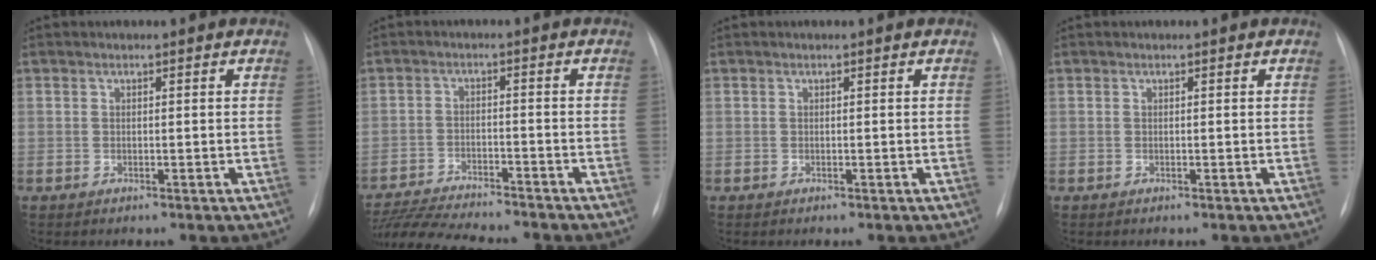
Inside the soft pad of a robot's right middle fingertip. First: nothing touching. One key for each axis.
{"total": 15.0, "fx": -13.7, "fy": 1.3, "fz": 6.0, "tx": -0.108, "ty": -0.016, "tz": -0.210}
{"total": 0.0}
{"total": 0.0}